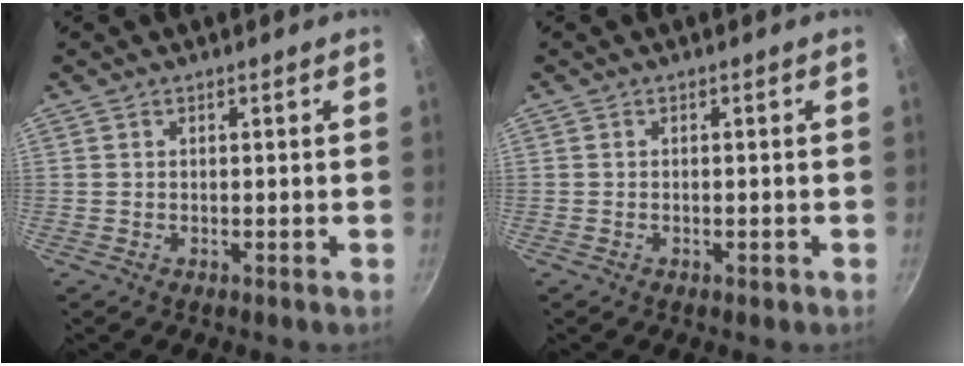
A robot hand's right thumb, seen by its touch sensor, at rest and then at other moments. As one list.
[{"total": 0.8, "force": [-0.4, 0.4, 0.5], "torque": [-0.007, 0.002, -0.006]}]